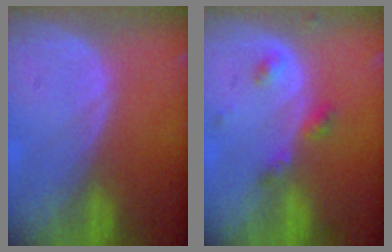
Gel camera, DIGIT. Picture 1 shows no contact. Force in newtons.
{"total": 3.4, "press": 3.4, "slide": 0.7}